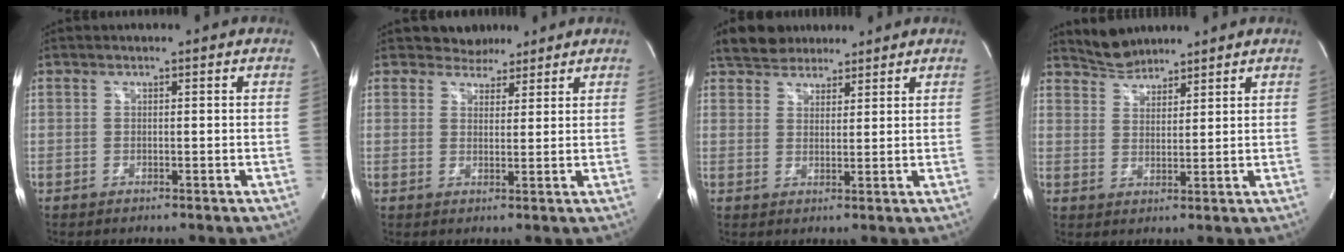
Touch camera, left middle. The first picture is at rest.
{"total": 3.6, "force": [3.1, 1.8, 0.0], "torque": [0.004, 0.007, 0.048]}
{"total": 6.7, "force": [5.5, 3.3, 1.9], "torque": [-0.030, 0.026, 0.097]}
{"total": 4.2, "force": [4.1, 1.0, -0.1], "torque": [-0.001, 0.011, 0.079]}